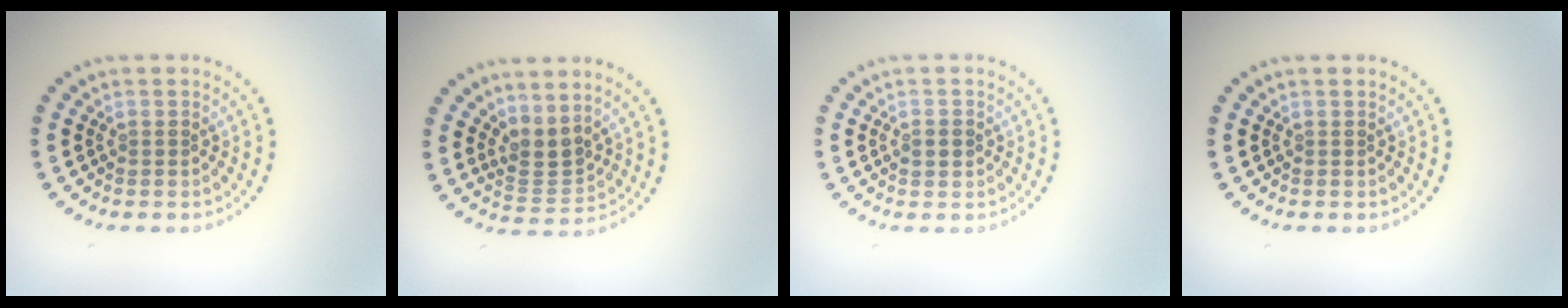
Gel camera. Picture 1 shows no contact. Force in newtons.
{"total": 2.5, "press": 1.9, "slide": 1.6}
{"total": 1.7, "press": 1.7, "slide": 0.1}
{"total": 0.0}